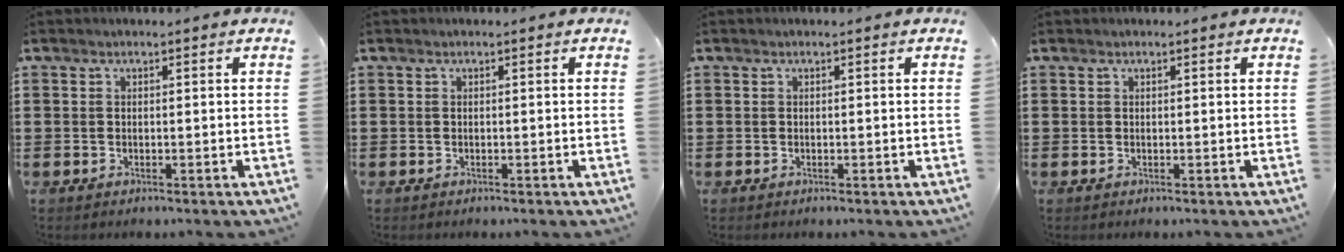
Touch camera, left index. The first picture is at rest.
{"total": 0.0}
{"total": 0.0}
{"total": 0.0}